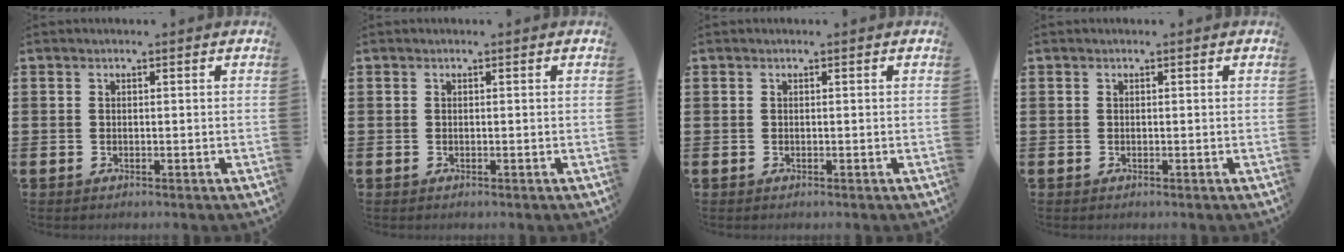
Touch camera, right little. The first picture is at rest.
{"total": 0.0}
{"total": 0.0}
{"total": 0.0}